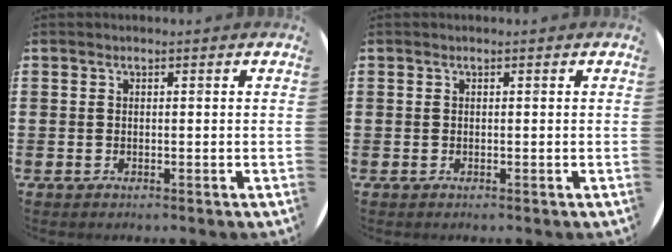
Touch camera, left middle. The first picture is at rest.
{"total": 0.0}